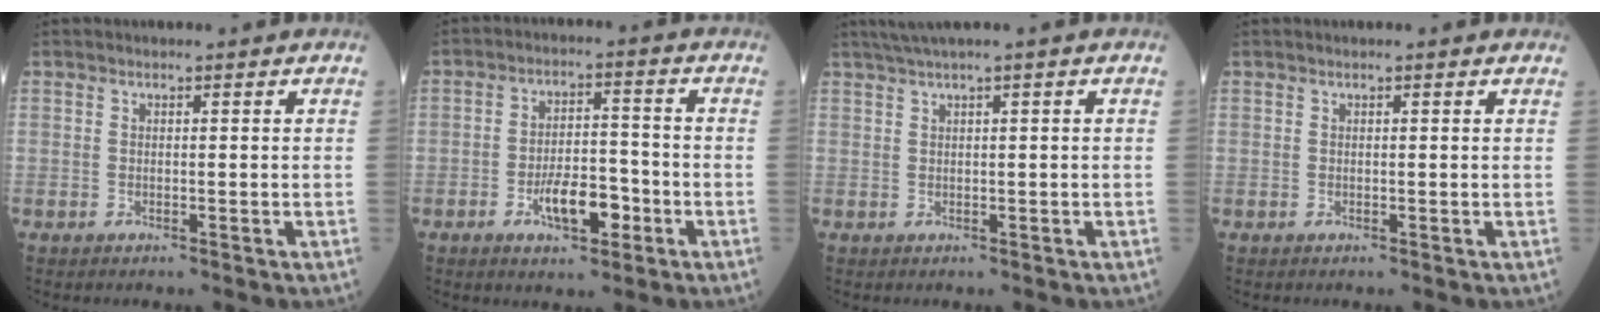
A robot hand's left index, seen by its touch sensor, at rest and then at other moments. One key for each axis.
{"total": 7.4, "fx": -3.3, "fy": 3.0, "fz": 5.9, "tx": -0.107, "ty": 0.008, "tz": -0.053}
{"total": 2.6, "fx": 1.5, "fy": -0.5, "fz": 2.0, "tx": -0.046, "ty": 0.012, "tz": 0.036}
{"total": 0.8, "fx": 0.6, "fy": 0.1, "fz": 0.5, "tx": -0.009, "ty": 0.011, "tz": 0.006}